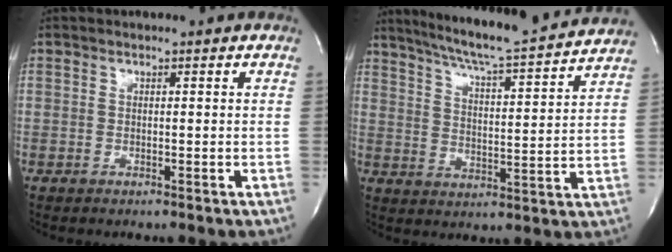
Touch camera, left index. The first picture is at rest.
{"total": 18.0, "force": [16.3, 0.0, 7.7], "torque": [-0.129, -0.017, 0.229]}